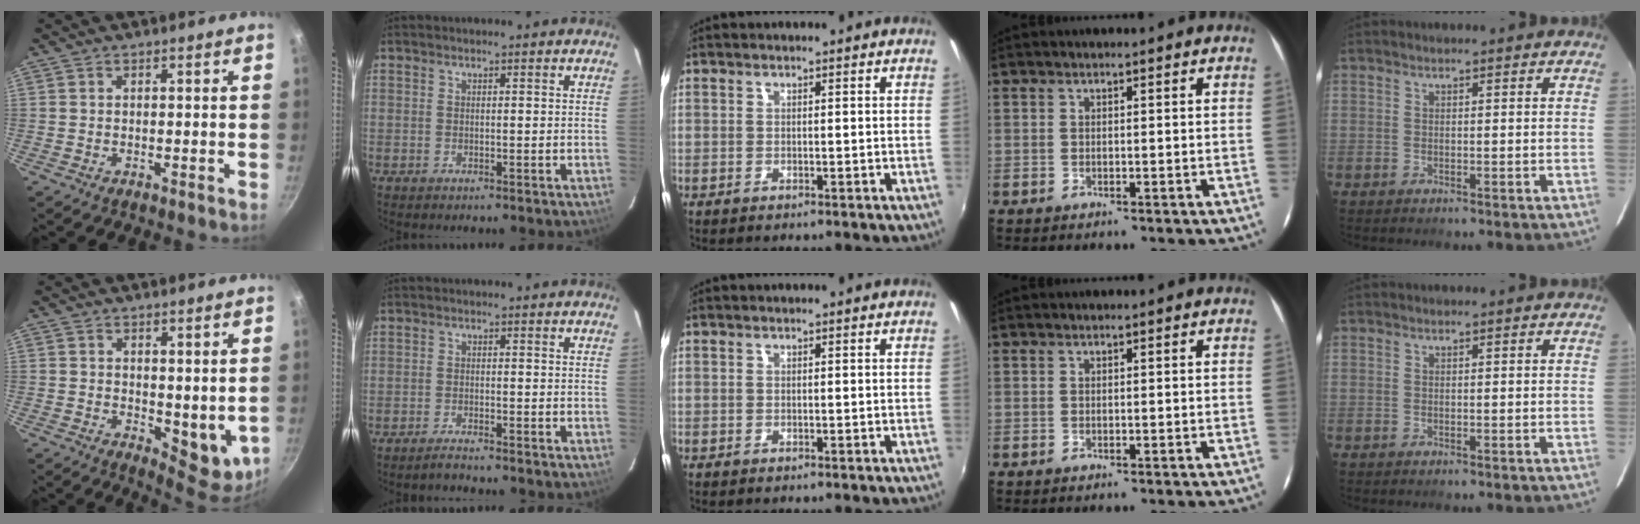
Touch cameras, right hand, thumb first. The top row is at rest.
{"thumb": {"total": 6.9, "force": [1.6, 3.7, 5.6], "torque": [-0.057, -0.019, 0.034]}, "index": {"total": 2.3, "force": [-2.2, 0.0, 0.7], "torque": [-0.025, -0.005, -0.042]}}